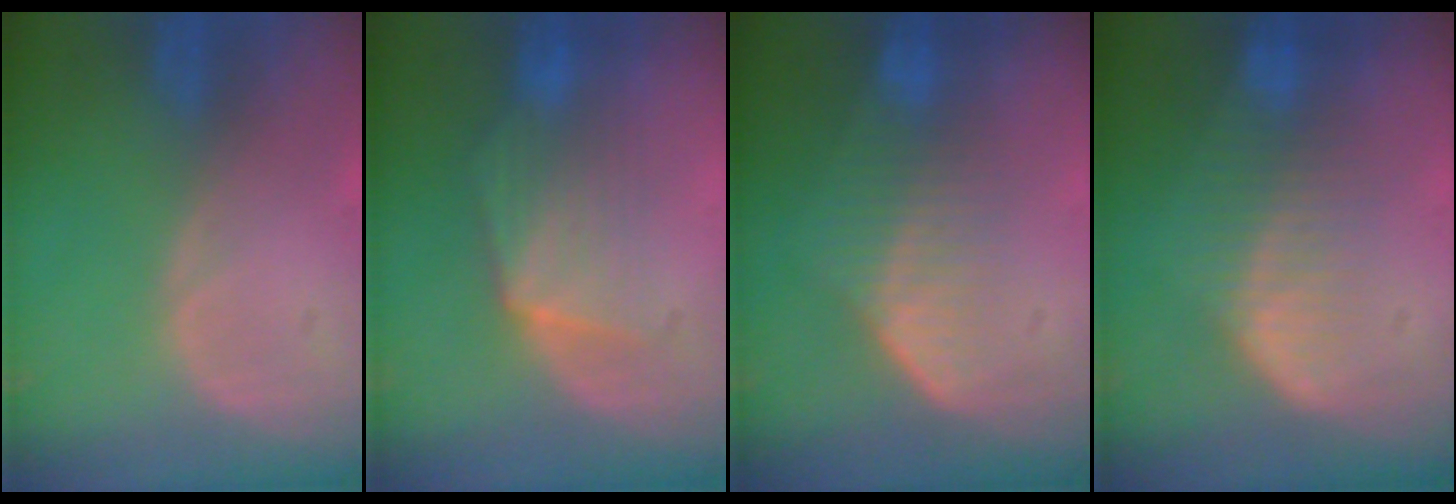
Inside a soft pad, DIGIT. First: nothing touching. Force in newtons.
{"total": 7.3, "press": 7.0, "slide": 2.1}
{"total": 7.2, "press": 6.2, "slide": 3.7}
{"total": 7.3, "press": 6.6, "slide": 3.1}